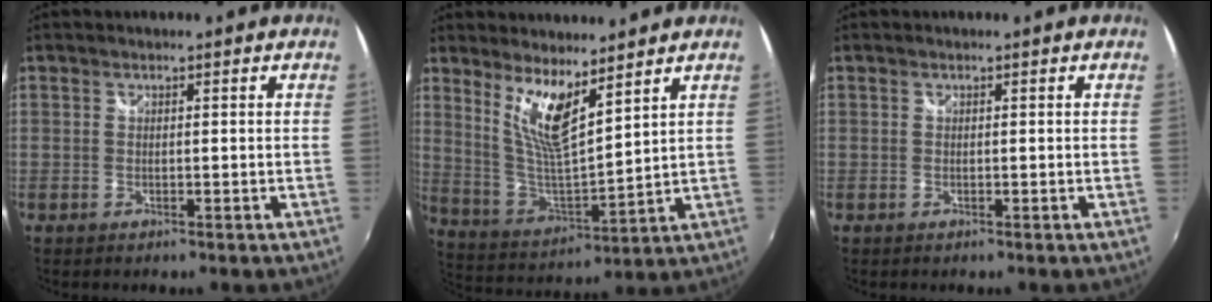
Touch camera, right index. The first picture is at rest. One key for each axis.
{"total": 10.4, "fx": 6.8, "fy": 2.0, "fz": 7.6, "tx": -0.143, "ty": -0.016, "tz": 0.138}
{"total": 0.0}